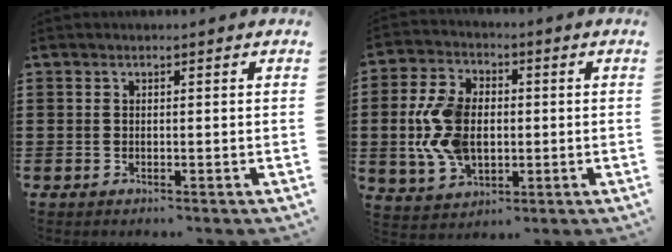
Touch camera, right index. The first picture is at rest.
{"total": 10.7, "force": [-0.4, 7.1, 8.1], "torque": [-0.205, 0.006, -0.015]}